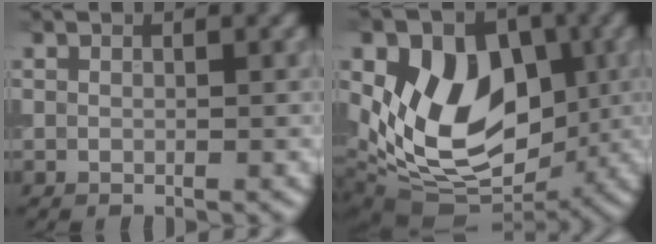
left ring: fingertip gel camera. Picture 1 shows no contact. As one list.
[{"total": 11.4, "force": [0.6, 8.0, 8.1], "torque": [-0.132, -0.017, 0.006]}]